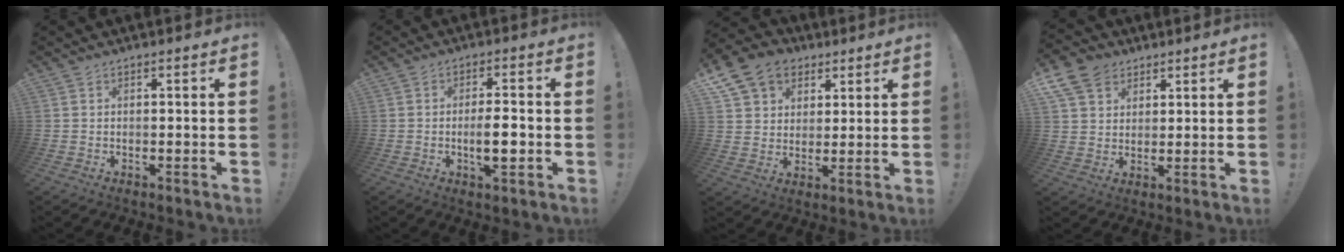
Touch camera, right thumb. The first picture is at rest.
{"total": 6.5, "force": [-1.8, 1.4, 6.1], "torque": [-0.101, -0.005, -0.036]}
{"total": 12.9, "force": [6.5, 10.1, 4.7], "torque": [-0.074, -0.031, 0.132]}
{"total": 10.1, "force": [5.5, 7.6, 3.8], "torque": [-0.076, -0.027, 0.111]}